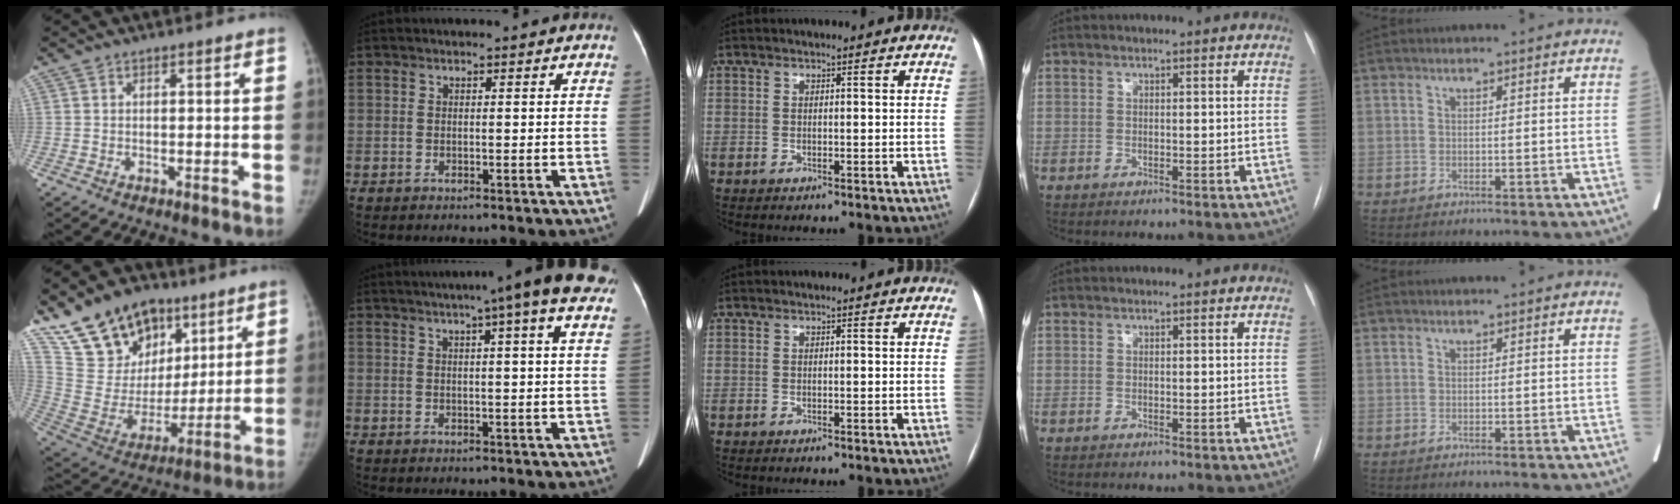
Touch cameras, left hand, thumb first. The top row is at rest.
{"thumb": {"total": 21.3, "force": [13.8, 13.4, 9.2], "torque": [-0.114, -0.048, 0.252]}, "index": {"total": 11.1, "force": [7.5, 0.0, 8.1], "torque": [-0.110, 0.023, 0.076]}}